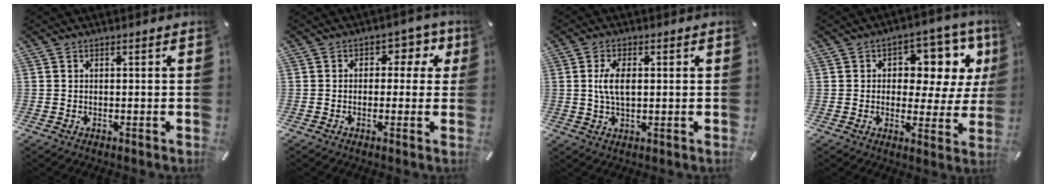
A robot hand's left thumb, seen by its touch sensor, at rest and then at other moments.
{"total": 5.1, "force": [1.0, 4.0, 2.9], "torque": [-0.024, 0.000, 0.008]}
{"total": 5.2, "force": [0.8, 2.8, 4.4], "torque": [-0.113, 0.001, 0.005]}
{"total": 10.8, "force": [4.1, 7.3, 6.8], "torque": [-0.080, -0.034, 0.067]}